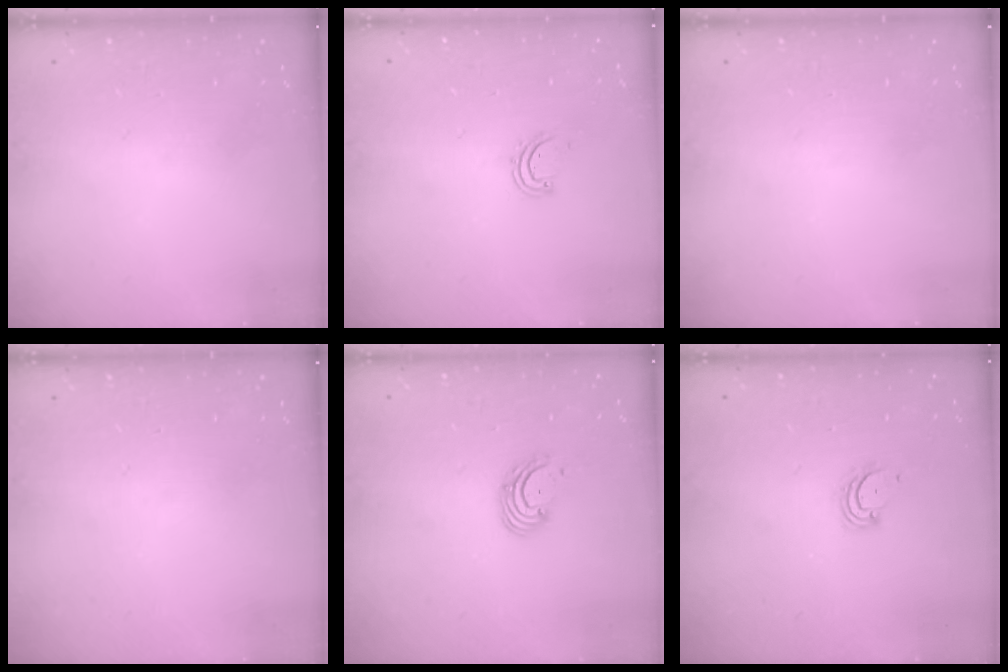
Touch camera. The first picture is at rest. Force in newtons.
{"total": 2.9, "press": 2.9, "slide": 0.3}
{"total": 0.0}
{"total": 0.0}
{"total": 2.9, "press": 2.9, "slide": 0.1}
{"total": 2.3, "press": 2.3, "slide": 0.2}